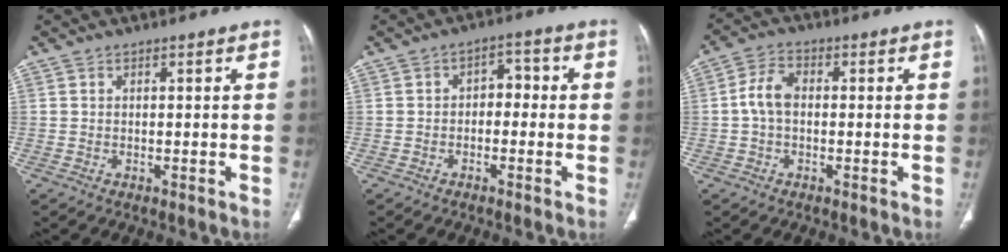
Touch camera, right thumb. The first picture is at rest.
{"total": 4.2, "force": [-0.7, 2.9, 2.9], "torque": [-0.022, 0.025, -0.021]}
{"total": 5.3, "force": [-0.3, 3.5, 4.0], "torque": [-0.077, 0.016, -0.012]}